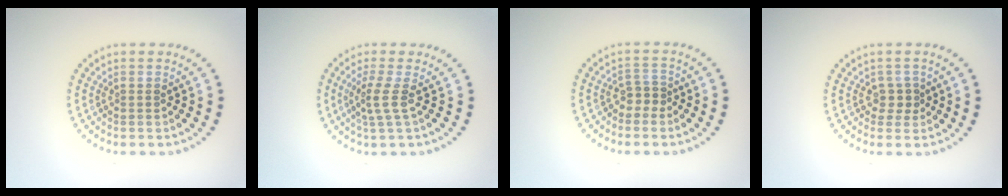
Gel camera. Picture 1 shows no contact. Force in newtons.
{"total": 2.0, "press": 1.5, "slide": 1.4}
{"total": 1.6, "press": 1.3, "slide": 0.9}
{"total": 1.6, "press": 1.3, "slide": 0.9}